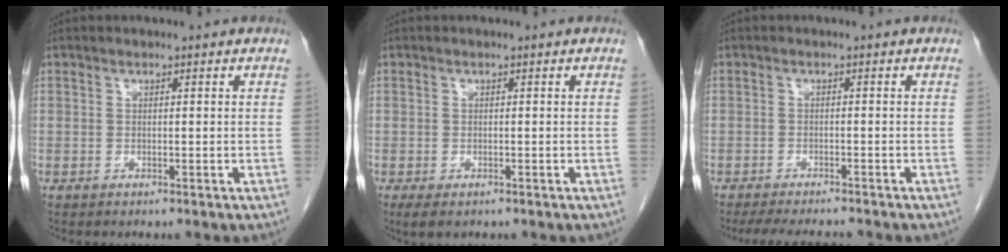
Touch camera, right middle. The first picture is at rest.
{"total": 2.6, "force": [-1.7, 1.2, 1.6], "torque": [-0.028, -0.006, -0.021]}
{"total": 7.9, "force": [-7.2, 1.1, 3.2], "torque": [-0.047, -0.014, -0.105]}